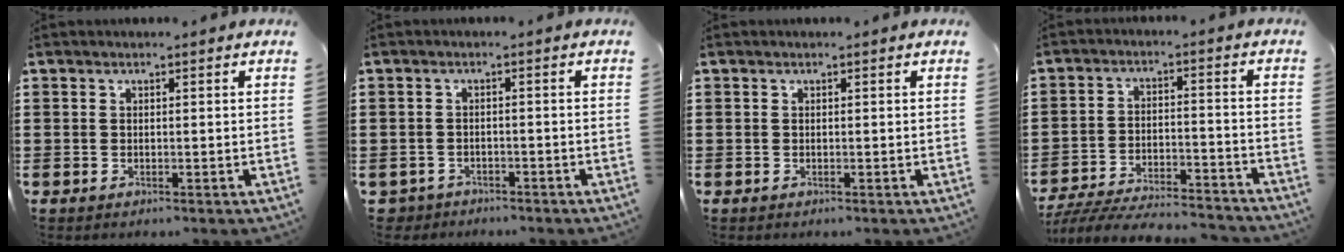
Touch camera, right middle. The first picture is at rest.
{"total": 1.8, "force": [-1.7, 0.6, -0.2], "torque": [-0.004, 0.000, -0.041]}
{"total": 0.0}
{"total": 6.6, "force": [-6.4, 0.6, 1.6], "torque": [-0.032, 0.004, -0.125]}